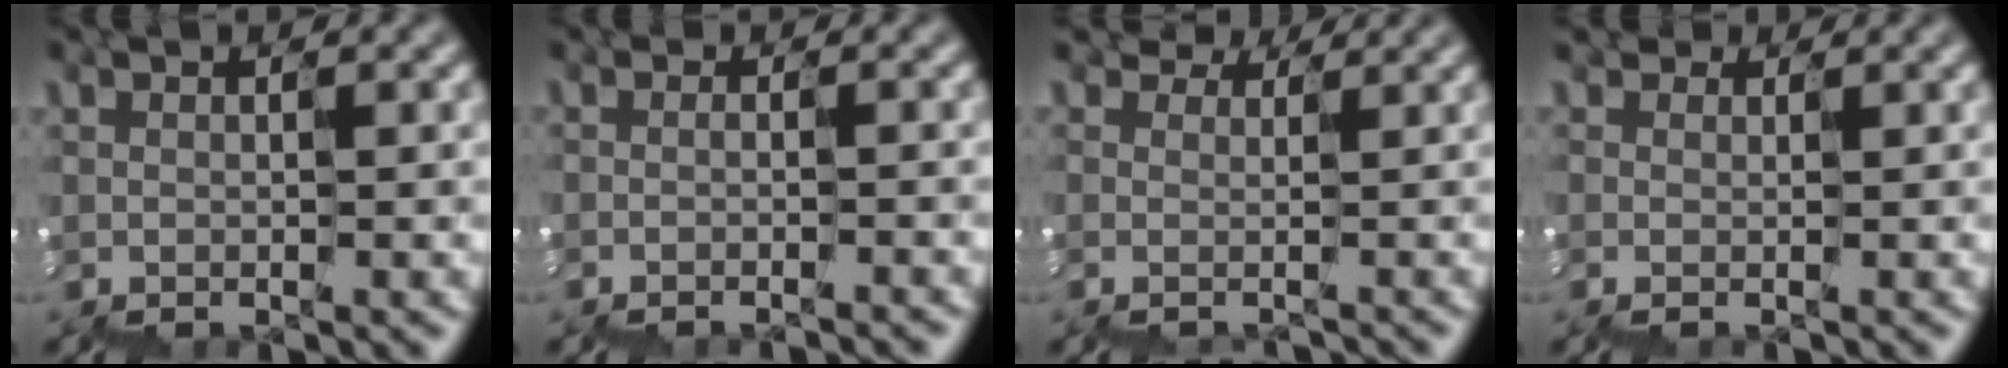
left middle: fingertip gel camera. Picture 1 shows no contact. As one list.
[{"total": 2.1, "force": [-2.1, 0.0, -0.2], "torque": [0.010, -0.008, -0.016]}, {"total": 4.8, "force": [3.1, 3.1, 1.9], "torque": [-0.036, 0.032, 0.076]}, {"total": 1.3, "force": [0.8, 0.9, 0.5], "torque": [0.002, 0.011, 0.008]}]